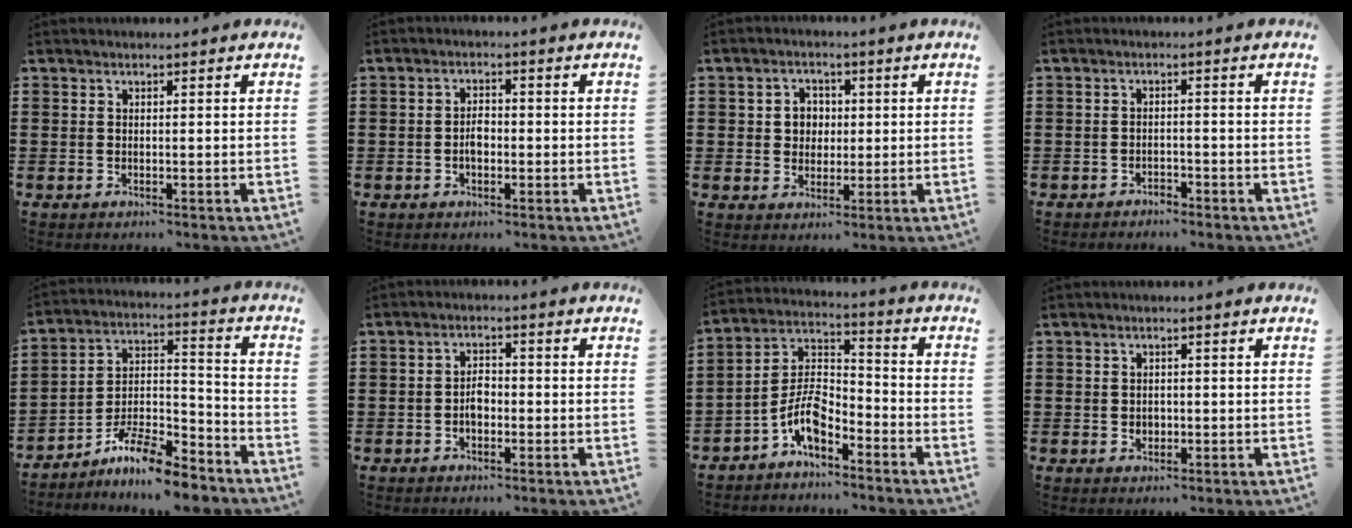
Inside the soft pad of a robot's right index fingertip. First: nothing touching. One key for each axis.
{"total": 2.4, "fx": -0.6, "fy": 1.3, "fz": 1.9, "tx": -0.037, "ty": 0.004, "tz": -0.012}
{"total": 3.9, "fx": 0.4, "fy": 3.6, "fz": 1.4, "tx": -0.042, "ty": 0.013, "tz": 0.003}
{"total": 1.8, "fx": -1.8, "fy": 0.2, "fz": 0.0, "tx": -0.006, "ty": 0.000, "tz": -0.039}
{"total": 10.1, "fx": -9.1, "fy": 1.4, "fz": 4.2, "tx": -0.071, "ty": 0.026, "tz": -0.173}
{"total": 2.8, "fx": -0.8, "fy": 1.7, "fz": 2.0, "tx": -0.047, "ty": 0.000, "tz": -0.018}
{"total": 7.4, "fx": -4.9, "fy": 3.2, "fz": 4.5, "tx": -0.107, "ty": -0.004, "tz": -0.101}
{"total": 1.2, "fx": 0.1, "fy": 1.0, "fz": 0.6, "tx": -0.014, "ty": 0.007, "tz": -0.001}